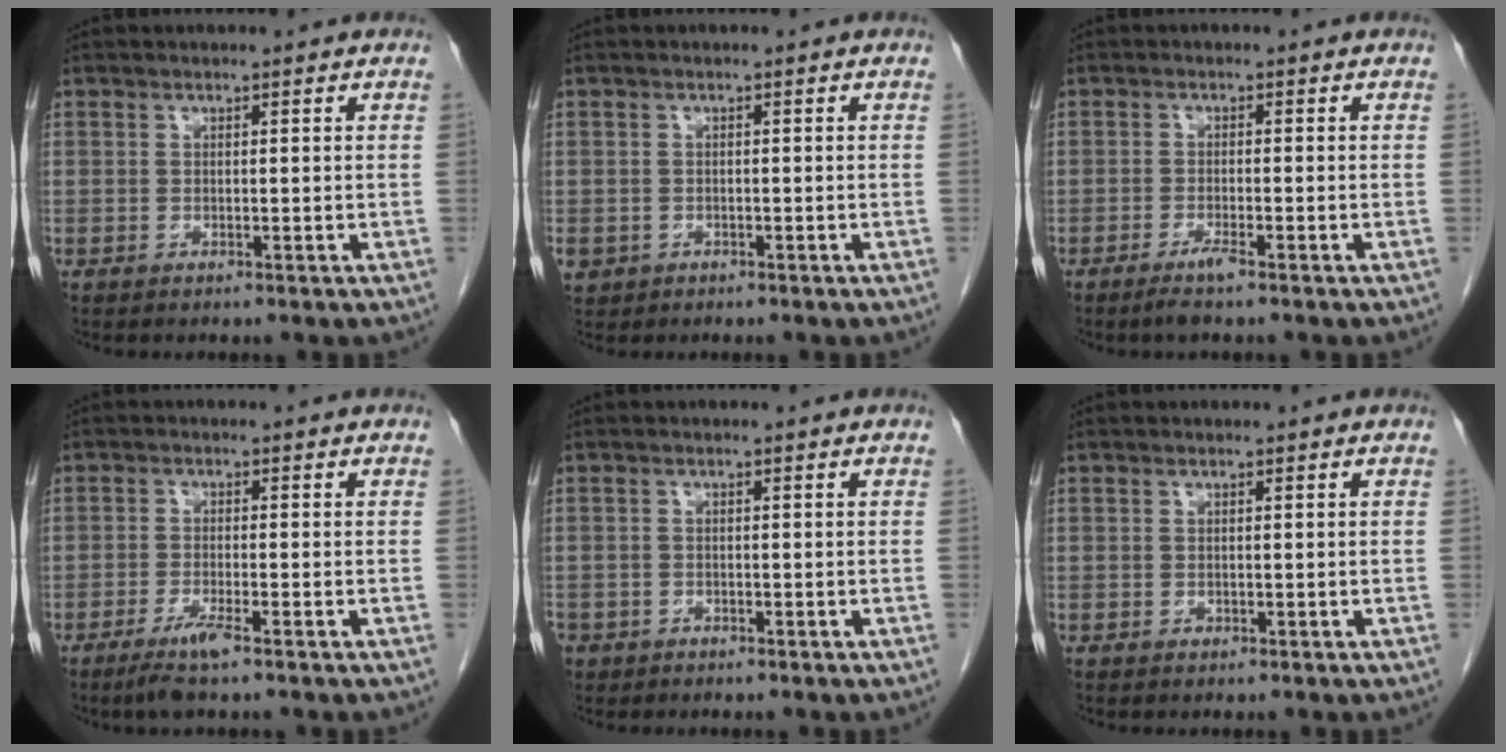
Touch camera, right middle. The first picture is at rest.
{"total": 2.8, "force": [-1.4, 2.4, 0.6], "torque": [-0.012, 0.001, -0.020]}
{"total": 2.8, "force": [-1.9, -0.1, 2.0], "torque": [-0.045, -0.006, -0.038]}
{"total": 3.8, "force": [-2.5, 0.0, 2.8], "torque": [-0.060, -0.009, -0.050]}
{"total": 3.8, "force": [-2.5, 2.7, 0.8], "torque": [-0.023, -0.001, -0.045]}
{"total": 0.0}